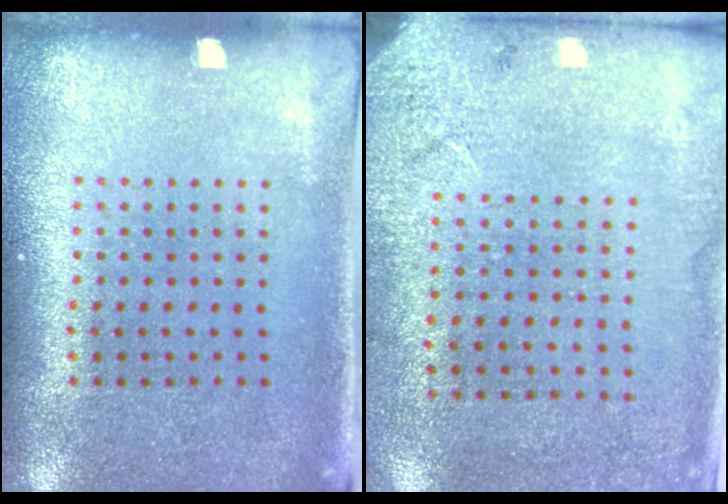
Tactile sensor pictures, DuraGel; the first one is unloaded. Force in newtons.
{"total": 2.6, "press": 2.2, "slide": 1.3}